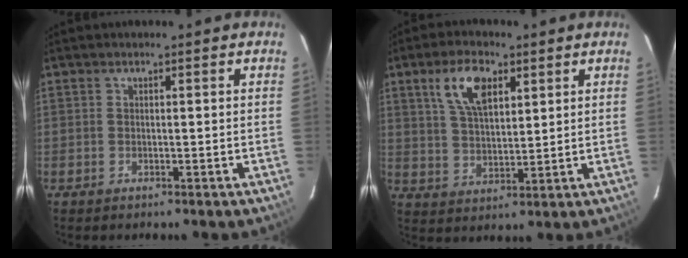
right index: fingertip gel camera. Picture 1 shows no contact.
{"total": 9.2, "force": [4.4, 4.4, 6.8], "torque": [-0.130, 0.016, 0.086]}